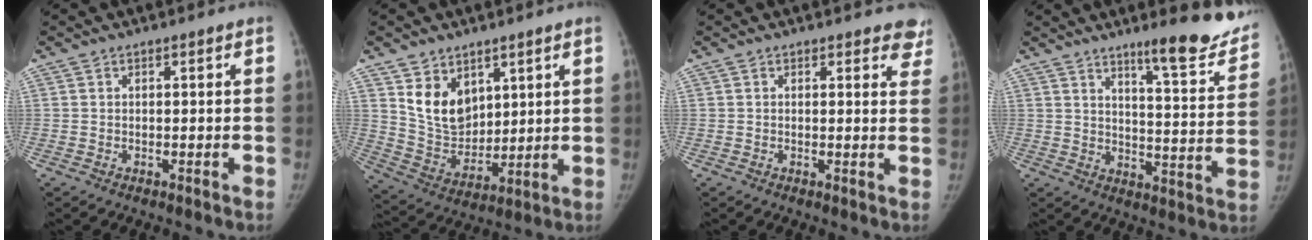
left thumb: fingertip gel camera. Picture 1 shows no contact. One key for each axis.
{"total": 11.1, "fx": 5.5, "fy": 7.7, "fz": 5.8, "tx": -0.066, "ty": -0.045, "tz": 0.120}
{"total": 5.1, "fx": 4.5, "fy": 2.1, "fz": 1.2, "tx": 0.027, "ty": -0.022, "tz": 0.030}
{"total": 15.7, "fx": 11.8, "fy": 2.6, "fz": 10.0, "tx": -0.101, "ty": -0.081, "tz": 0.164}